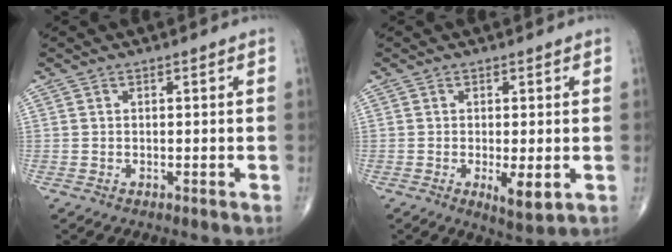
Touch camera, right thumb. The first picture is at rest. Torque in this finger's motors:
{"motor_torque": [0.64, 0.88, 0.22, 0.21, 0.16]}